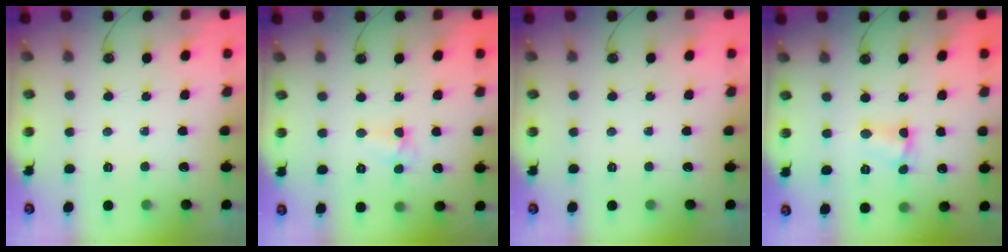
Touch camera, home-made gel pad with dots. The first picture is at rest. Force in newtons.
{"total": 3.7, "press": 3.7, "slide": 0.5}
{"total": 0.0}
{"total": 3.2, "press": 3.2, "slide": 0.4}